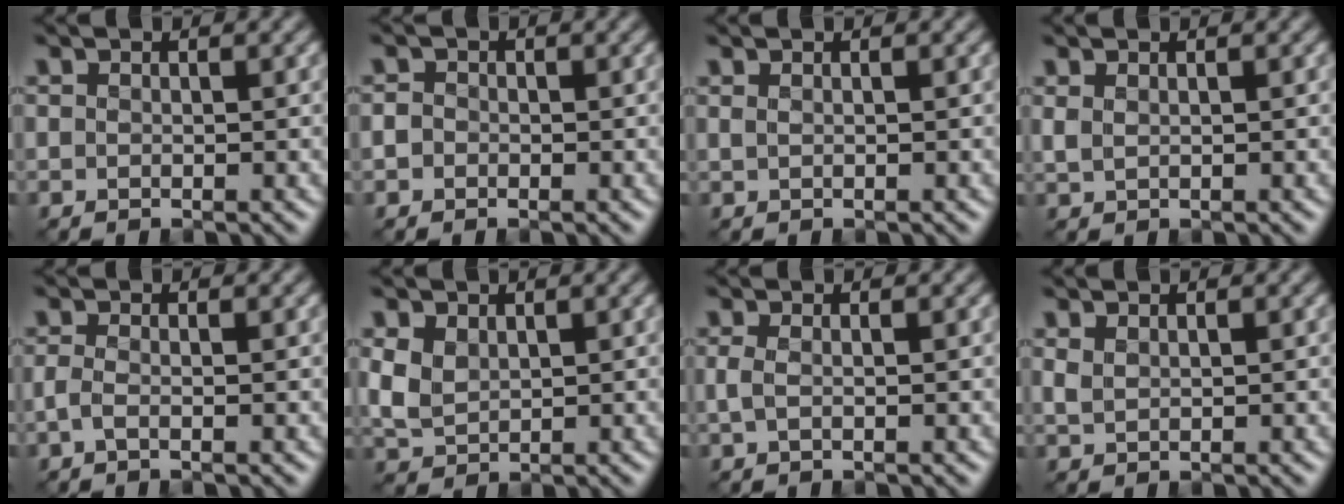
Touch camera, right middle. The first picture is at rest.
{"total": 1.0, "force": [-0.4, 0.8, 0.2], "torque": [0.000, -0.005, -0.011]}
{"total": 0.7, "force": [0.4, 0.4, 0.5], "torque": [-0.007, -0.002, 0.003]}
{"total": 0.9, "force": [0.5, 0.4, 0.6], "torque": [-0.016, -0.001, 0.015]}
{"total": 1.3, "force": [-0.5, 0.4, 1.1], "torque": [-0.025, -0.007, -0.013]}
{"total": 3.0, "force": [0.9, 2.2, 1.8], "torque": [-0.051, -0.002, 0.023]}
{"total": 1.1, "force": [-0.1, 0.4, 1.0], "torque": [-0.025, -0.002, -0.004]}
{"total": 1.0, "force": [0.6, 0.5, 0.6], "torque": [-0.019, -0.004, 0.018]}